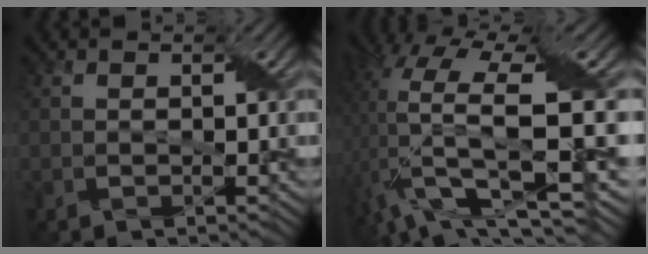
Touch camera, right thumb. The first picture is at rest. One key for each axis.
{"total": 17.2, "fx": -0.5, "fy": 5.9, "fz": 16.2, "tx": -0.329, "ty": -0.012, "tz": 0.001}